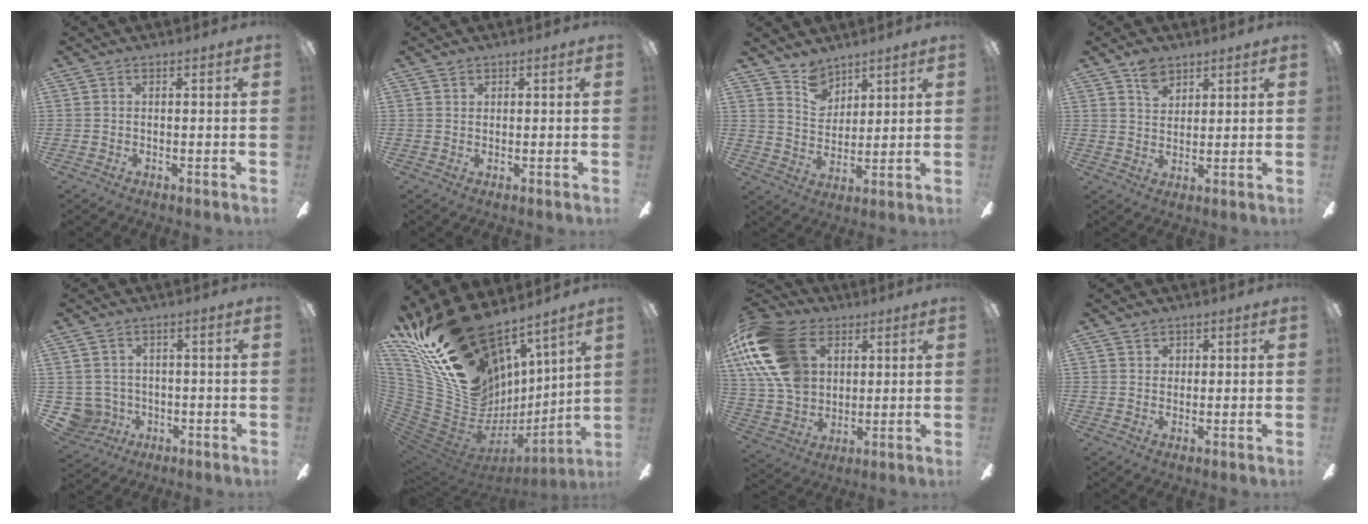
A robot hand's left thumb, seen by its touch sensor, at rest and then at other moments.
{"total": 0.9, "force": [0.7, 0.5, 0.2], "torque": [-0.003, 0.002, 0.014]}
{"total": 7.7, "force": [6.2, 4.4, 1.2], "torque": [-0.027, -0.031, 0.118]}
{"total": 5.5, "force": [3.9, 3.3, 2.0], "torque": [-0.027, -0.011, 0.069]}
{"total": 5.4, "force": [0.0, 5.4, 0.7], "torque": [-0.049, 0.000, 0.004]}
{"total": 29.2, "force": [19.6, 14.1, 16.4], "torque": [-0.289, -0.171, 0.394]}
{"total": 23.2, "force": [7.7, 16.0, 15.0], "torque": [-0.314, -0.013, 0.143]}
{"total": 1.9, "force": [1.3, 1.4, 0.1], "torque": [0.012, -0.001, 0.020]}